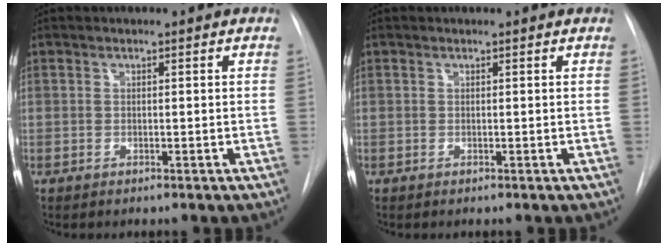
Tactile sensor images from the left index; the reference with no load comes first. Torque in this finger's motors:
{"motor_torque": [0.00, 0.00, 0.01, 0.00]}